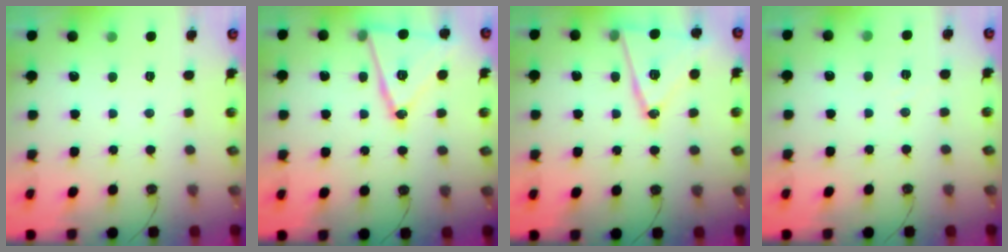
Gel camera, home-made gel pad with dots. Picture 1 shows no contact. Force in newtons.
{"total": 17.6, "press": 17.3, "slide": 3.4}
{"total": 15.8, "press": 15.4, "slide": 3.5}
{"total": 4.3, "press": 3.4, "slide": 2.5}